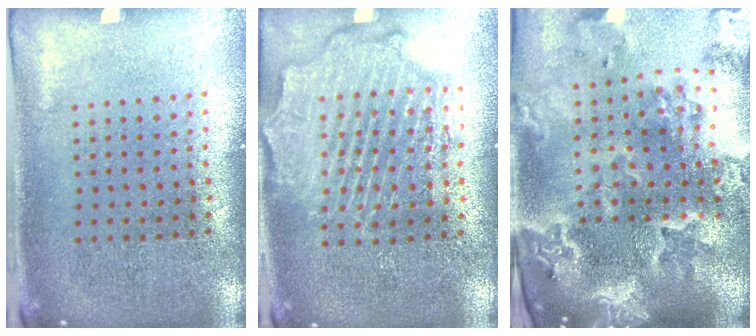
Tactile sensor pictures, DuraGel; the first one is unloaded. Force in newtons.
{"total": 2.4, "press": 2.2, "slide": 0.8}
{"total": 4.5, "press": 3.7, "slide": 2.7}